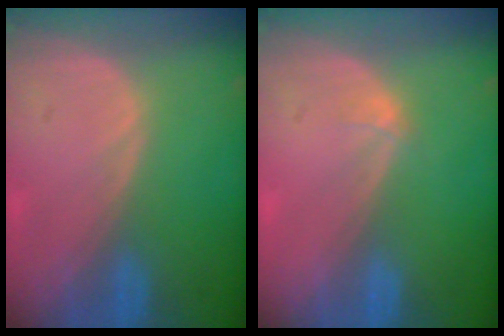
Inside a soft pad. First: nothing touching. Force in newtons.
{"total": 0.7, "press": 0.7, "slide": 0.1}